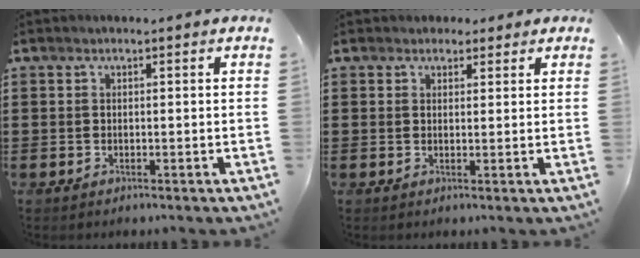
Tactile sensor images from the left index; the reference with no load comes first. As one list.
[{"total": 2.1, "force": [1.6, 1.3, 0.2], "torque": [-0.003, 0.006, 0.029]}]